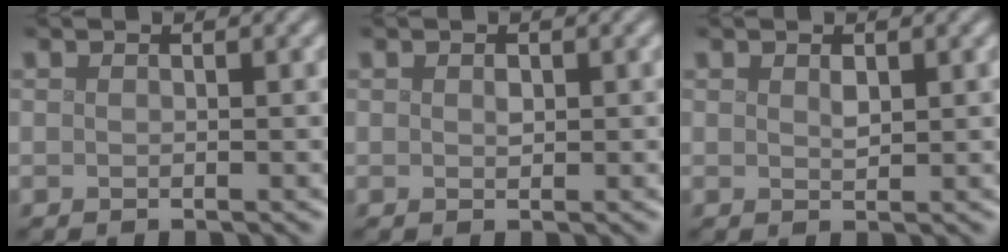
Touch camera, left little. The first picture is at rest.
{"total": 0.7, "force": [0.2, 0.4, 0.5], "torque": [-0.008, 0.000, 0.002]}
{"total": 0.9, "force": [0.5, 0.4, 0.7], "torque": [-0.015, -0.001, 0.011]}